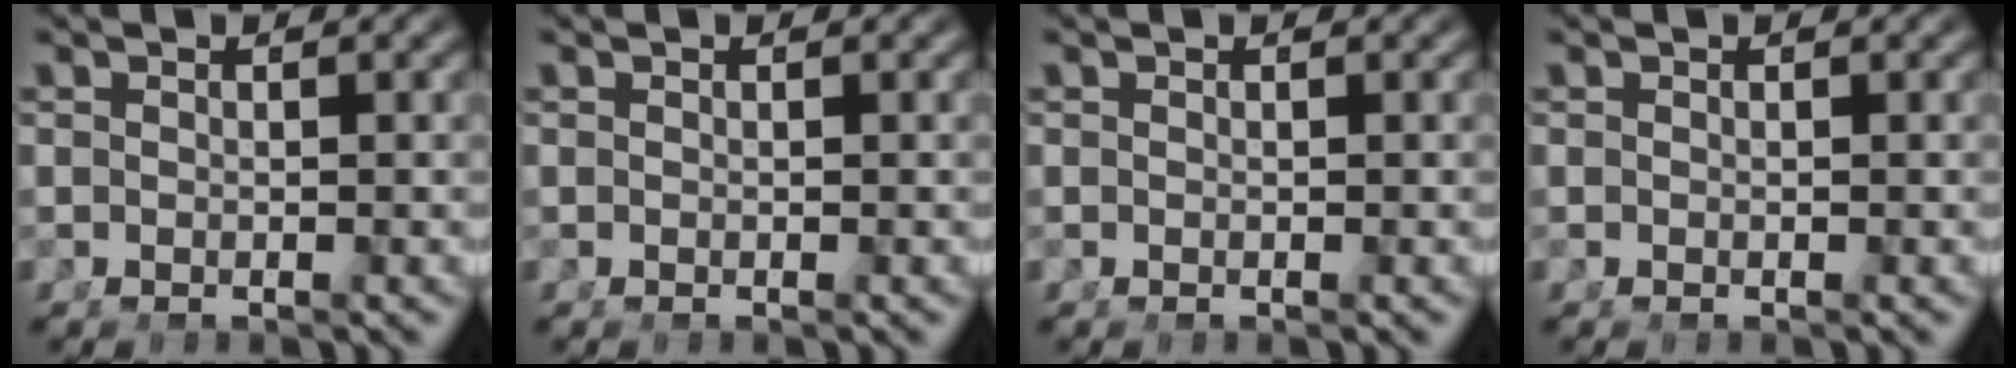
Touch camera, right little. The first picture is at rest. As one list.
[{"total": 0.0}, {"total": 0.0}, {"total": 0.0}]